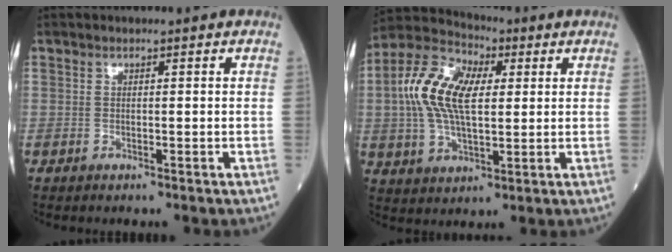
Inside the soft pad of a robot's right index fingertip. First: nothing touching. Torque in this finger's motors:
{"motor_torque": [1.24, 0.18, 0.77, 0.21]}